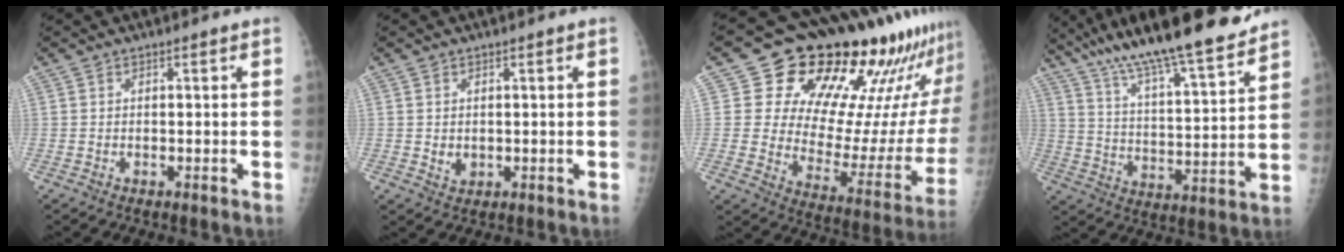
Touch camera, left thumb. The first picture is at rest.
{"total": 2.0, "force": [0.2, 1.7, 1.0], "torque": [-0.012, -0.003, 0.009]}
{"total": 25.7, "force": [19.2, 10.3, 13.6], "torque": [-0.152, -0.112, 0.263]}
{"total": 21.8, "force": [17.4, 3.5, 12.6], "torque": [-0.192, -0.060, 0.287]}